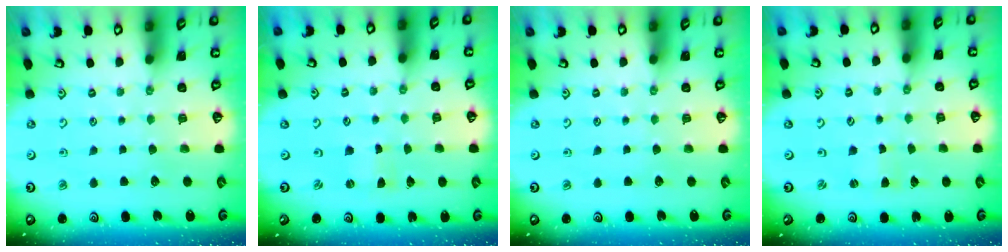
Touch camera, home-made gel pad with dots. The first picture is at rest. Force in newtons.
{"total": 0.0}
{"total": 0.0}
{"total": 1.3, "press": 1.3, "slide": 0.2}